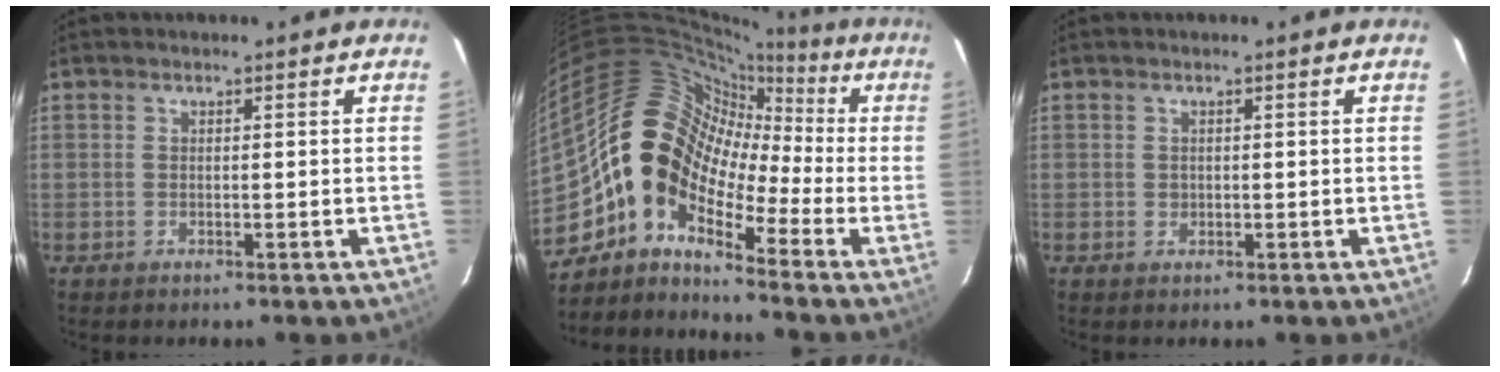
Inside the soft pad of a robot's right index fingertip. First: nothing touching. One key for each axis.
{"total": 13.2, "fx": -4.5, "fy": 9.5, "fz": 8.0, "tx": -0.130, "ty": 0.025, "tz": -0.113}
{"total": 1.2, "fx": 0.0, "fy": 1.2, "fz": 0.2, "tx": 0.000, "ty": 0.002, "tz": 0.001}